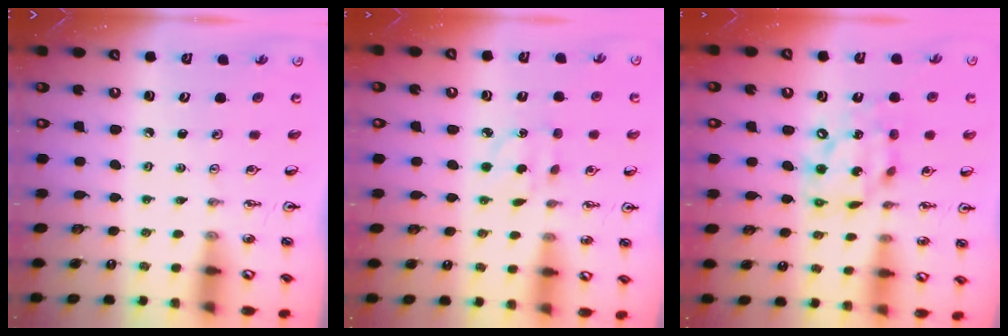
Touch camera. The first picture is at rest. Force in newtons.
{"total": 4.1, "press": 4.1, "slide": 0.6}
{"total": 14.2, "press": 14.1, "slide": 1.4}